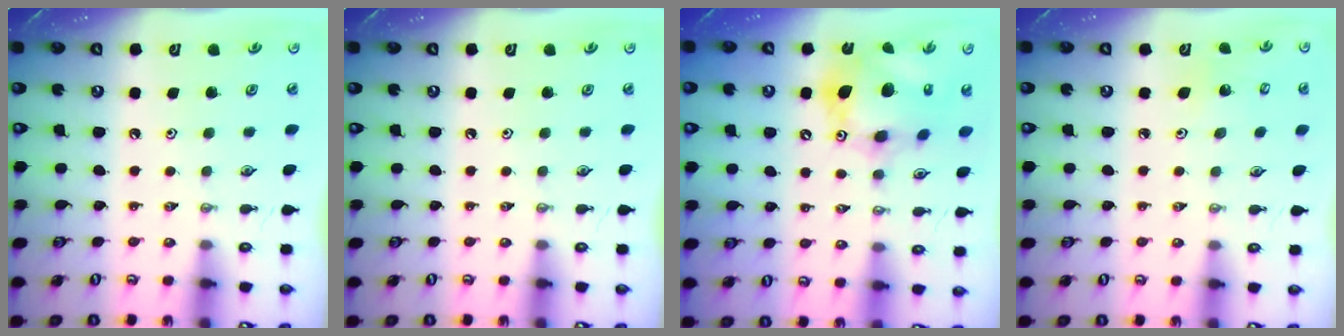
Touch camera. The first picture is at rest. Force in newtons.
{"total": 0.0}
{"total": 15.6, "press": 15.5, "slide": 1.4}
{"total": 2.7, "press": 2.6, "slide": 1.0}